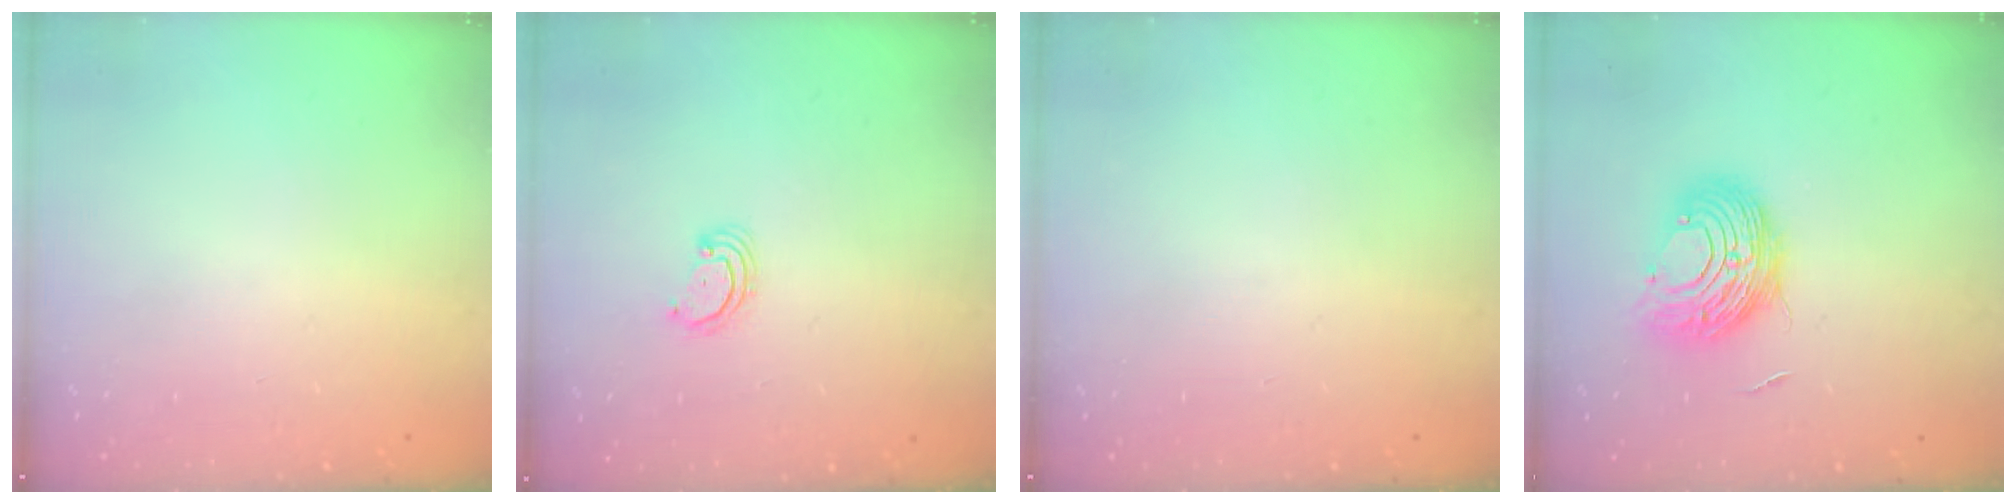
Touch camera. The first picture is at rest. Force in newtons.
{"total": 2.8, "press": 2.8, "slide": 0.2}
{"total": 0.0}
{"total": 10.6, "press": 10.5, "slide": 1.0}